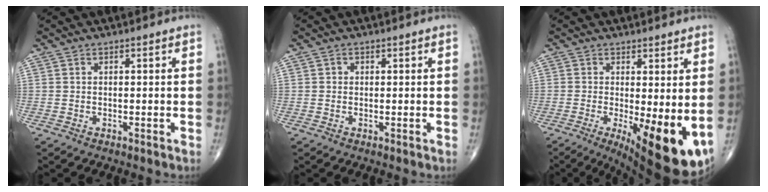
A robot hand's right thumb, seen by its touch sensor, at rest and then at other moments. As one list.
[{"total": 0.8, "force": [0.1, 0.7, 0.2], "torque": [0.001, 0.001, 0.000]}, {"total": 14.3, "force": [-2.6, 4.6, 13.3], "torque": [-0.175, -0.029, -0.021]}]